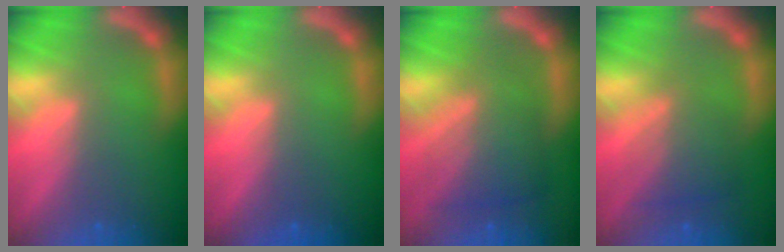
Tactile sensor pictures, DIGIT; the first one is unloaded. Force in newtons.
{"total": 0.0}
{"total": 7.1}
{"total": 4.5}